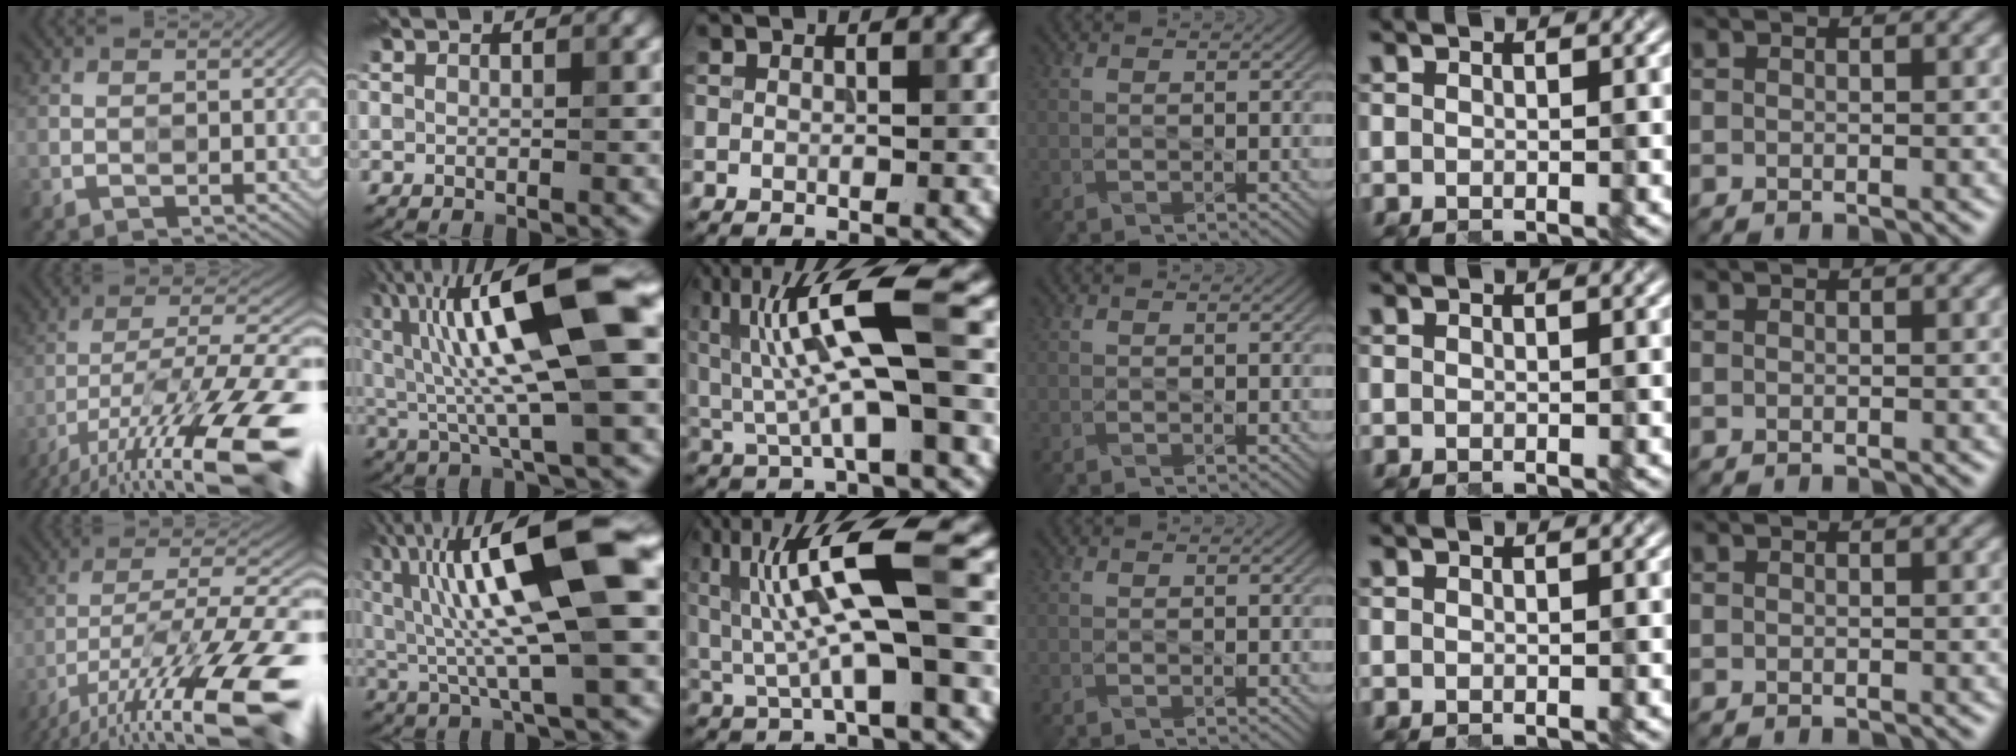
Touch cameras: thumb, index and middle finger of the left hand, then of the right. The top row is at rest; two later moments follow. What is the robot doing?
{"motion": "wipe", "object": "glass cup"}